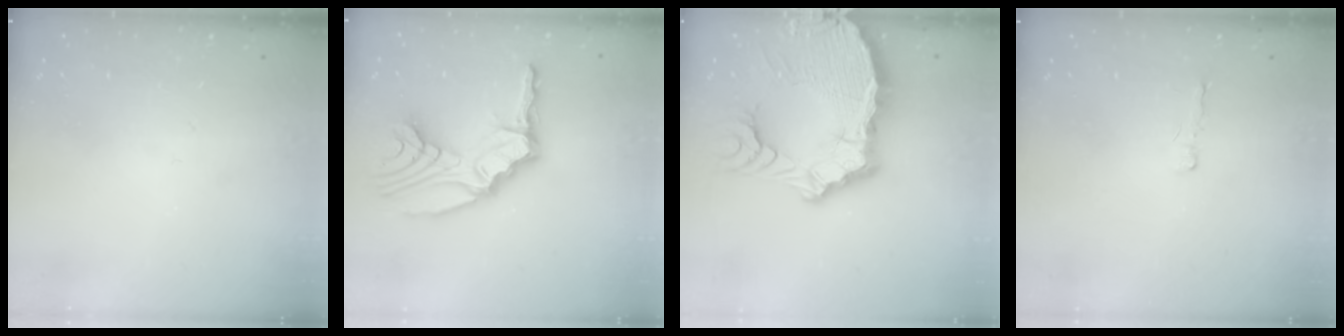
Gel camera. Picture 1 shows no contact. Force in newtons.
{"total": 16.8, "press": 16.2, "slide": 4.5}
{"total": 18.0, "press": 17.8, "slide": 2.2}
{"total": 2.0, "press": 2.0, "slide": 0.5}